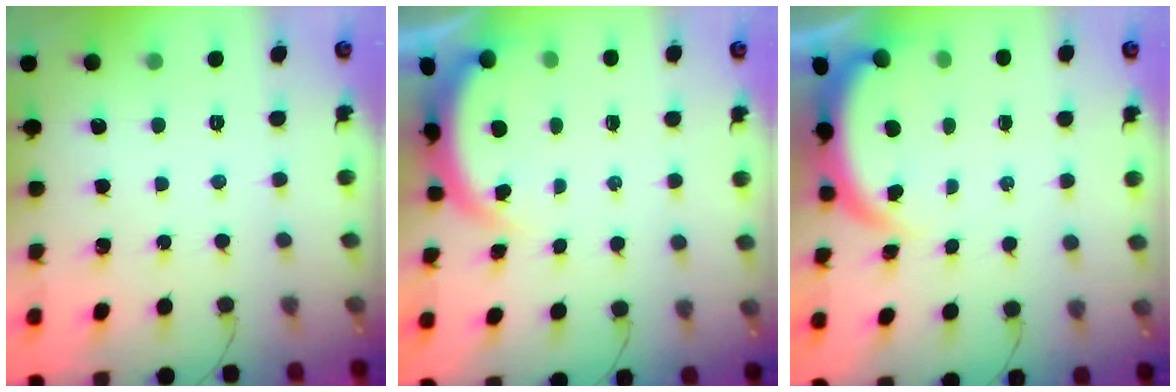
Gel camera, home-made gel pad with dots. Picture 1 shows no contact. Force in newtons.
{"total": 4.4, "press": 4.4, "slide": 0.2}
{"total": 4.0, "press": 4.0, "slide": 0.2}